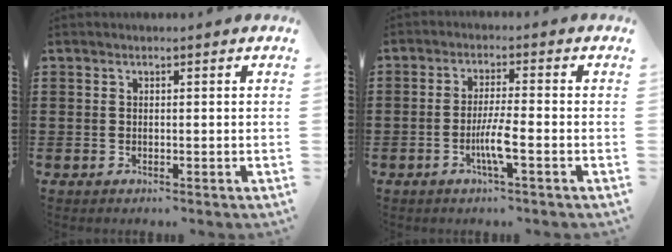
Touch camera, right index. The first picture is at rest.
{"total": 4.9, "force": [-1.9, 0.3, 4.6], "torque": [-0.091, -0.010, -0.037]}